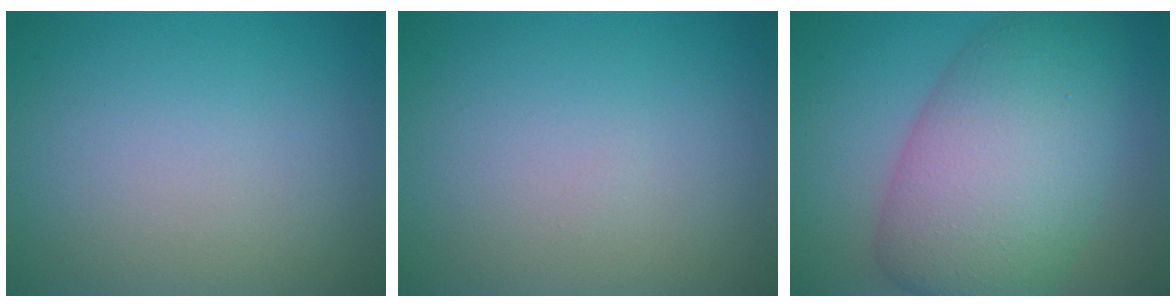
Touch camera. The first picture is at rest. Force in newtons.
{"total": 0.0}
{"total": 10.6, "press": 10.6, "slide": 0.4}